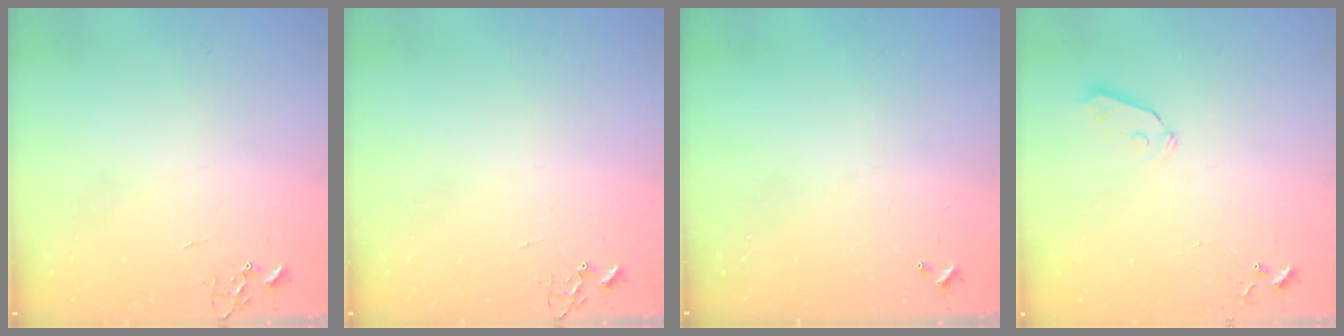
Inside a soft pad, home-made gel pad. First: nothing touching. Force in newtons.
{"total": 0.0}
{"total": 0.0}
{"total": 5.5, "press": 5.4, "slide": 0.6}